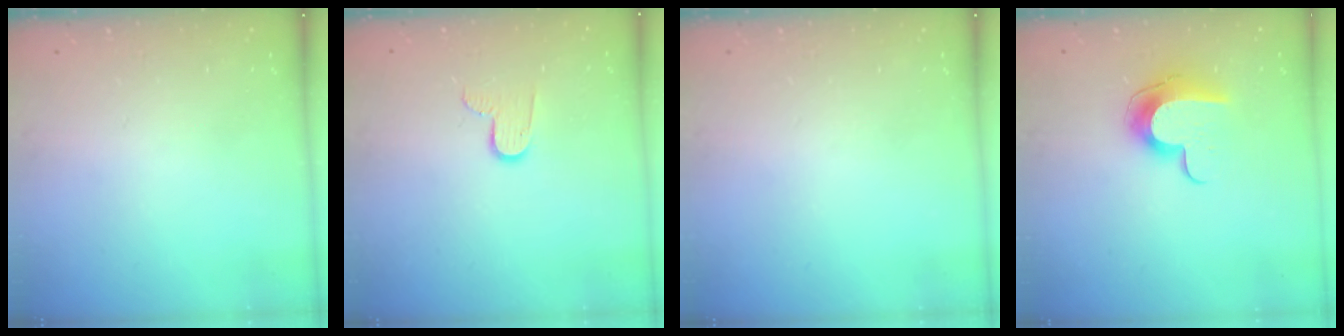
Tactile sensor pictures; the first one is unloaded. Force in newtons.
{"total": 7.6, "press": 7.6, "slide": 0.6}
{"total": 0.0}
{"total": 10.3, "press": 10.3, "slide": 0.1}